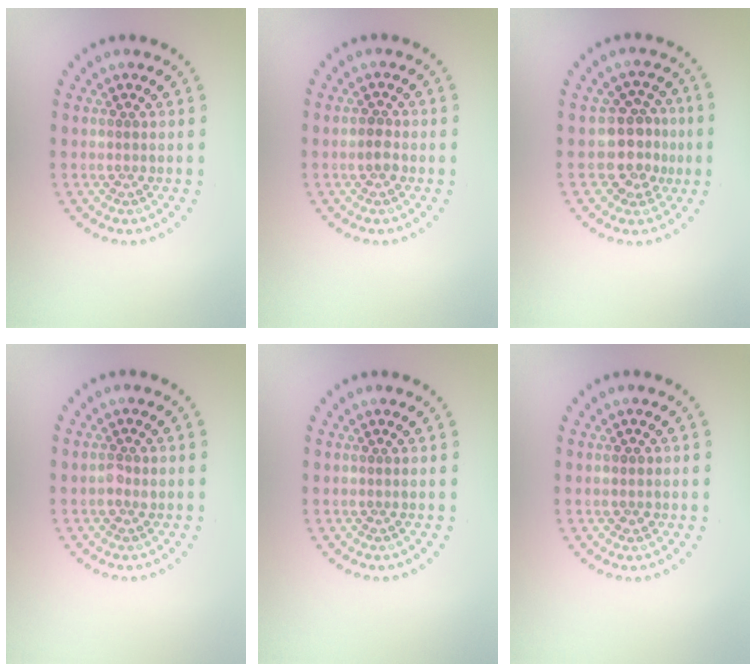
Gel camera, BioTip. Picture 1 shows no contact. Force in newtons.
{"total": 1.3, "press": 1.3, "slide": 0.4}
{"total": 3.7, "press": 3.3, "slide": 1.7}
{"total": 1.2, "press": 1.2, "slide": 0.1}
{"total": 0.0}
{"total": 1.0, "press": 0.9, "slide": 0.4}